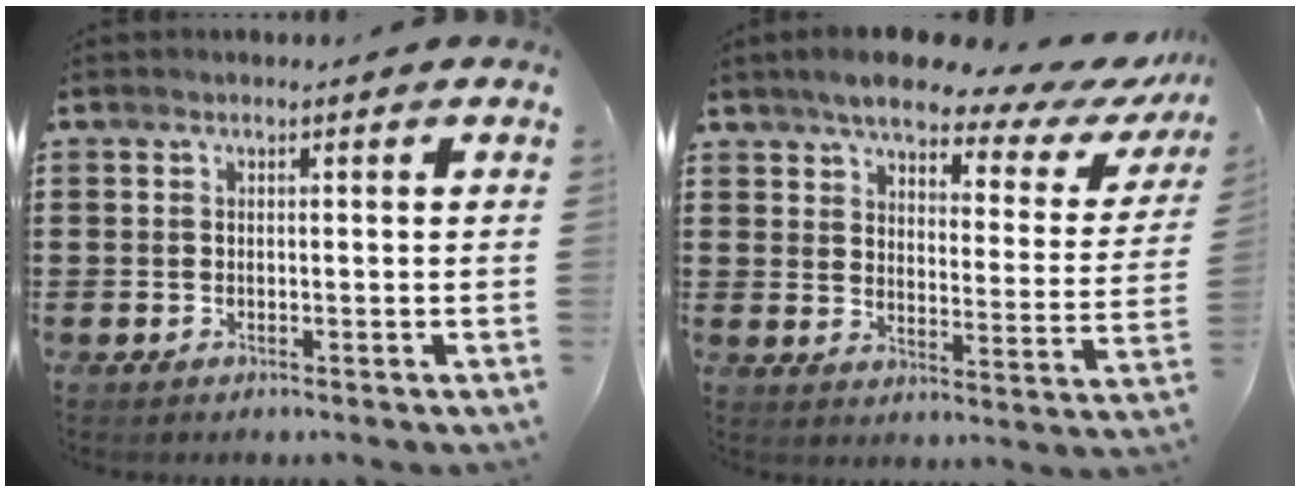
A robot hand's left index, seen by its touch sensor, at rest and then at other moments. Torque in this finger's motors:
{"motor_torque": [2.14, 0.00, 0.70, 0.14]}